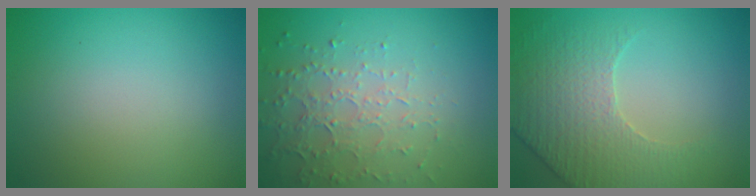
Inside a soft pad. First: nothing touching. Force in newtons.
{"total": 3.6, "press": 3.3, "slide": 1.4}
{"total": 3.5, "press": 3.3, "slide": 0.9}